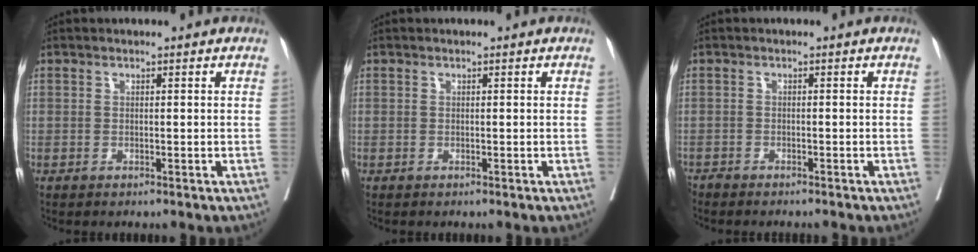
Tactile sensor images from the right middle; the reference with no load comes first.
{"total": 0.0}
{"total": 3.2, "force": [-3.1, 0.4, 0.7], "torque": [-0.004, -0.006, -0.048]}